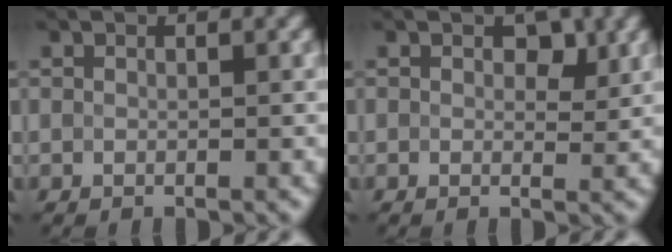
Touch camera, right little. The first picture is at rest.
{"total": 1.9, "force": [0.7, 1.1, 1.3], "torque": [-0.011, -0.001, 0.006]}